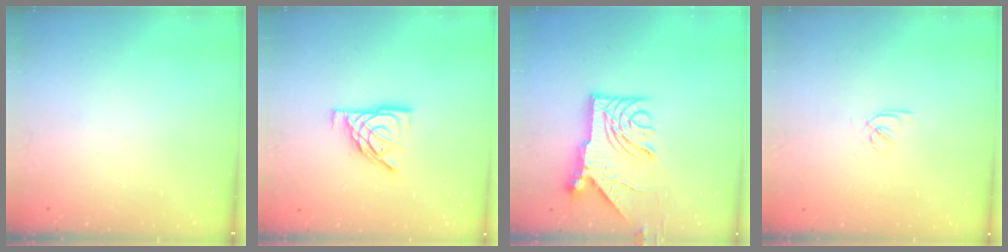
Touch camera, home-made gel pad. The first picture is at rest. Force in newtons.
{"total": 10.7, "press": 10.6, "slide": 1.2}
{"total": 12.8, "press": 12.8, "slide": 0.8}
{"total": 2.5, "press": 2.4, "slide": 0.7}